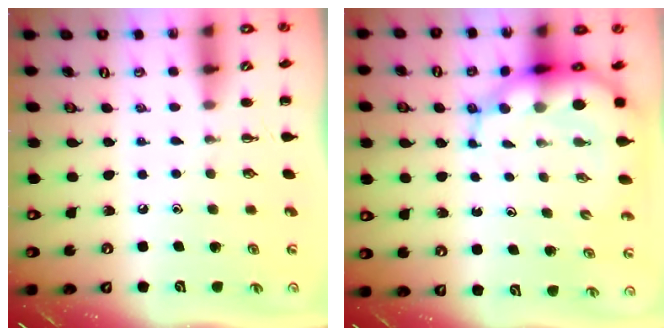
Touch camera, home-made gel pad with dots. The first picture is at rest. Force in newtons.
{"total": 10.1, "press": 9.7, "slide": 2.9}